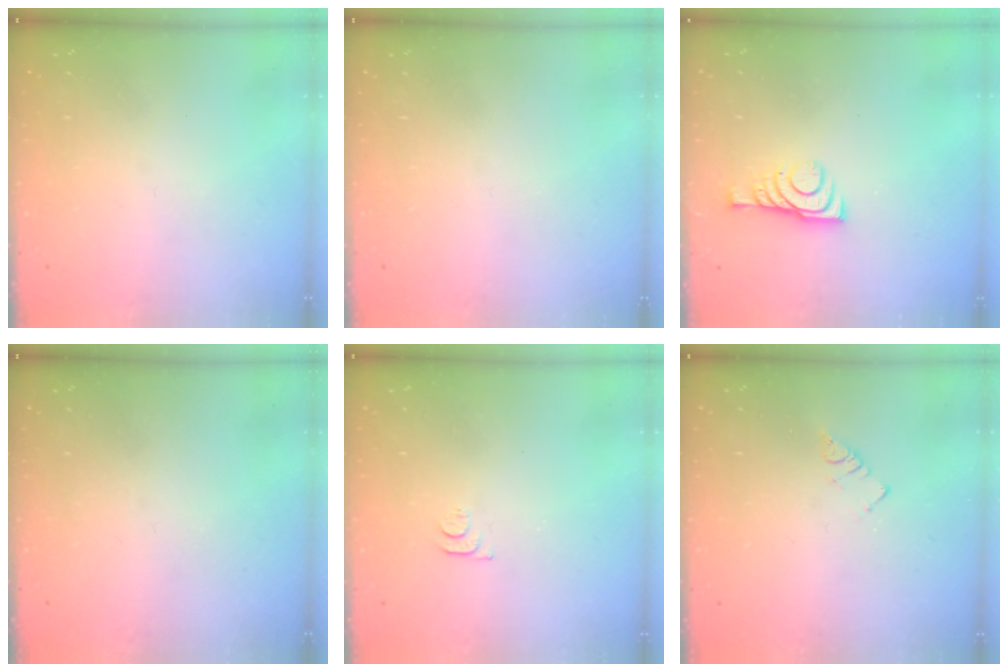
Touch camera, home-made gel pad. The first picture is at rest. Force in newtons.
{"total": 1.6, "press": 1.6, "slide": 0.1}
{"total": 6.7, "press": 6.7, "slide": 0.8}
{"total": 0.0}
{"total": 5.3, "press": 5.2, "slide": 0.6}
{"total": 2.7, "press": 2.7, "slide": 0.4}